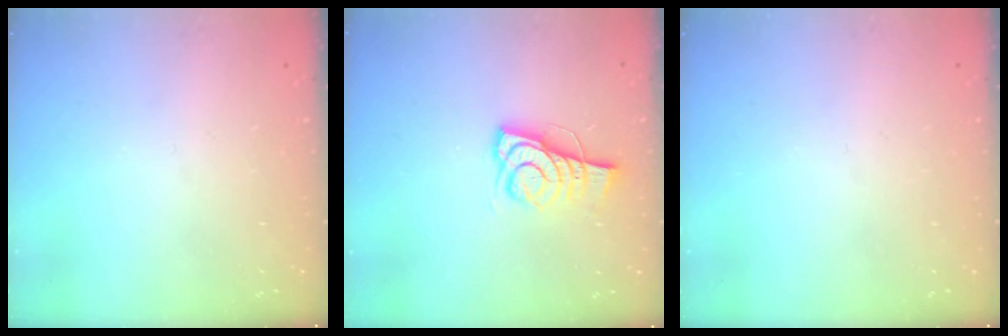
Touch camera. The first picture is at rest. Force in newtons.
{"total": 7.4, "press": 7.4, "slide": 0.9}
{"total": 0.0}